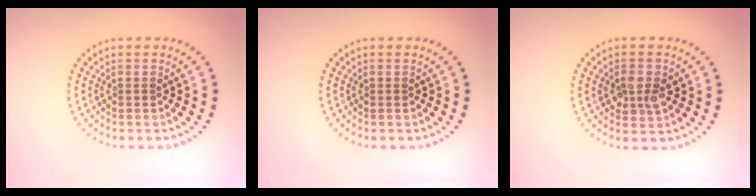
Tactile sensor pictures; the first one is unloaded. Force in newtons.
{"total": 0.0}
{"total": 2.4, "press": 2.4, "slide": 0.1}